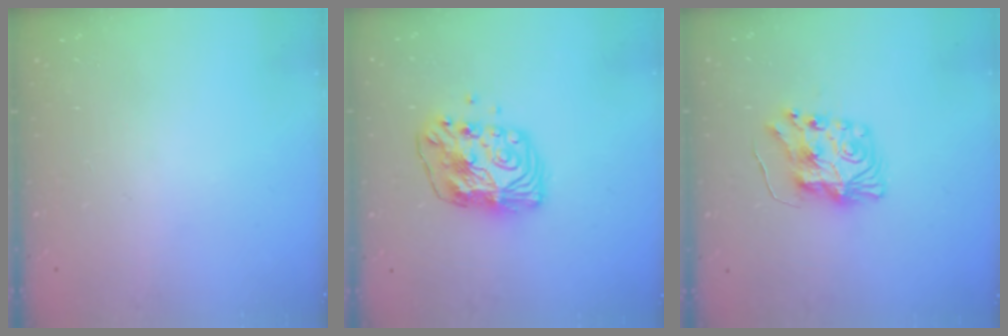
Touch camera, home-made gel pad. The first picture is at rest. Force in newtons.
{"total": 11.4, "press": 11.4, "slide": 0.8}
{"total": 8.5, "press": 8.5, "slide": 0.4}